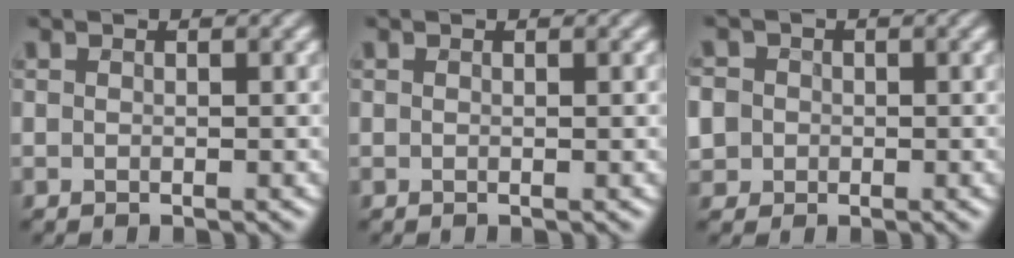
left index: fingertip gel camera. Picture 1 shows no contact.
{"total": 0.0}
{"total": 5.3, "force": [-0.3, 4.9, 1.8], "torque": [-0.050, 0.023, -0.031]}